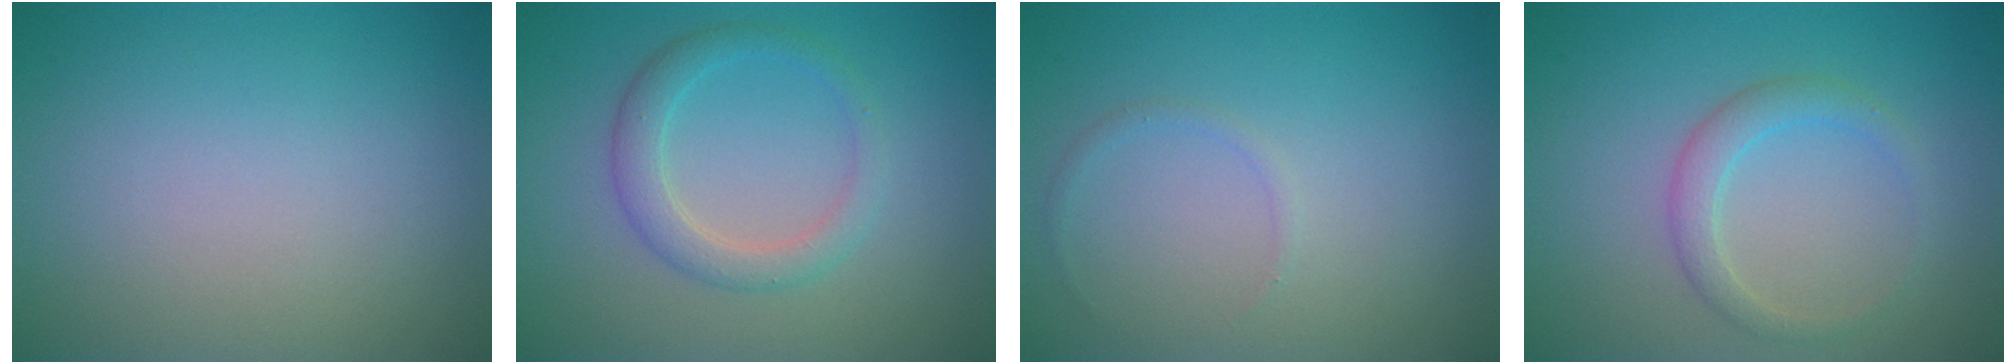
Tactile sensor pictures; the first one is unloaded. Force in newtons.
{"total": 2.7, "press": 2.7, "slide": 0.2}
{"total": 0.6, "press": 0.6, "slide": 0.0}
{"total": 2.1, "press": 2.1, "slide": 0.2}